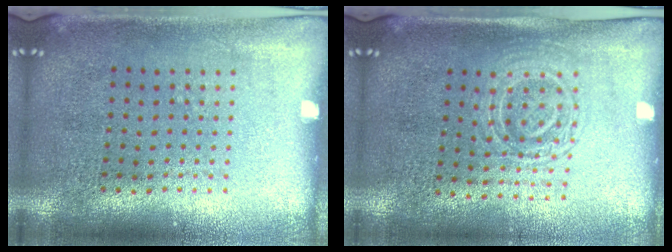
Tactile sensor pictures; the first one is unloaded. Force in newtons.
{"total": 1.5, "press": 1.4, "slide": 0.6}